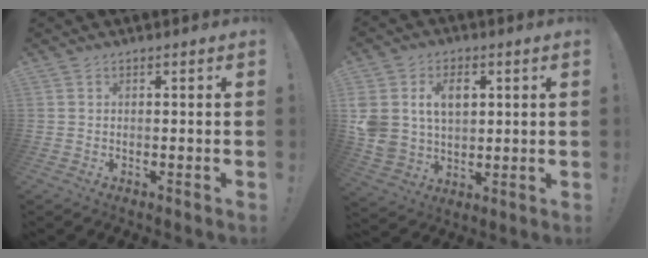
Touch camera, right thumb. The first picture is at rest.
{"total": 11.9, "force": [3.8, 9.2, 6.5], "torque": [-0.112, -0.007, 0.076]}